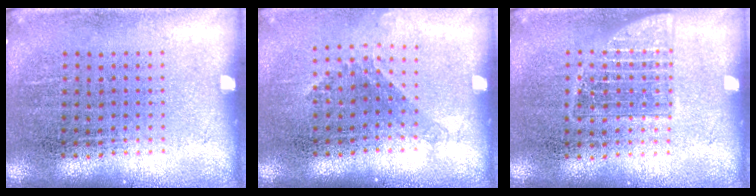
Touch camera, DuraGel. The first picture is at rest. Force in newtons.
{"total": 1.2, "press": 0.9, "slide": 0.8}
{"total": 1.1, "press": 1.1, "slide": 0.3}